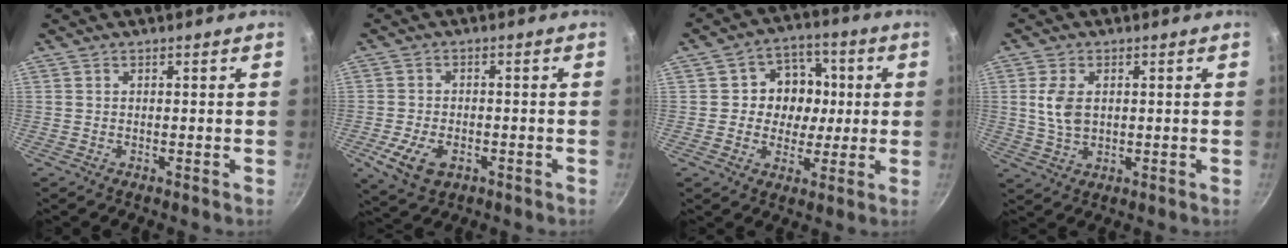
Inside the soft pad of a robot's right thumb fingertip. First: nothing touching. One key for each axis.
{"total": 7.4, "fx": -2.9, "fy": 4.5, "fz": 5.1, "tx": -0.097, "ty": 0.004, "tz": -0.045}
{"total": 10.5, "fx": 0.8, "fy": 9.4, "fz": 4.7, "tx": -0.024, "ty": 0.005, "tz": 0.001}
{"total": 6.1, "fx": 1.0, "fy": 3.9, "fz": 4.6, "tx": -0.087, "ty": -0.004, "tz": 0.022}